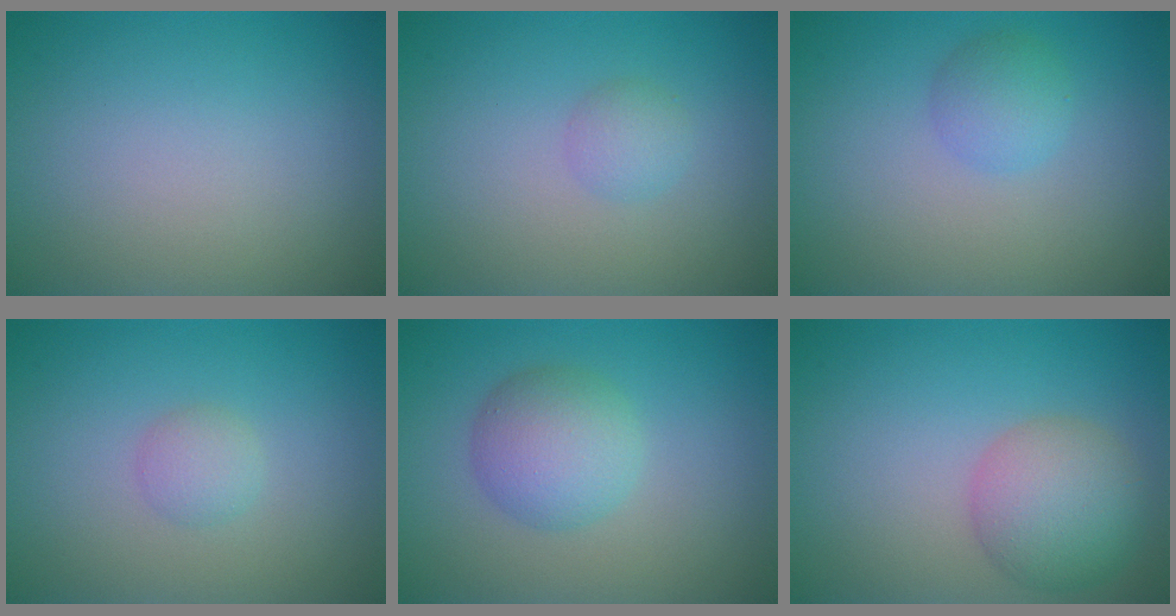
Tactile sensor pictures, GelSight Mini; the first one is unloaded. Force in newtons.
{"total": 1.5, "press": 1.5, "slide": 0.1}
{"total": 2.1, "press": 2.1, "slide": 0.1}
{"total": 1.4, "press": 1.4, "slide": 0.0}
{"total": 4.1, "press": 4.1, "slide": 0.1}
{"total": 5.0, "press": 5.0, "slide": 0.2}